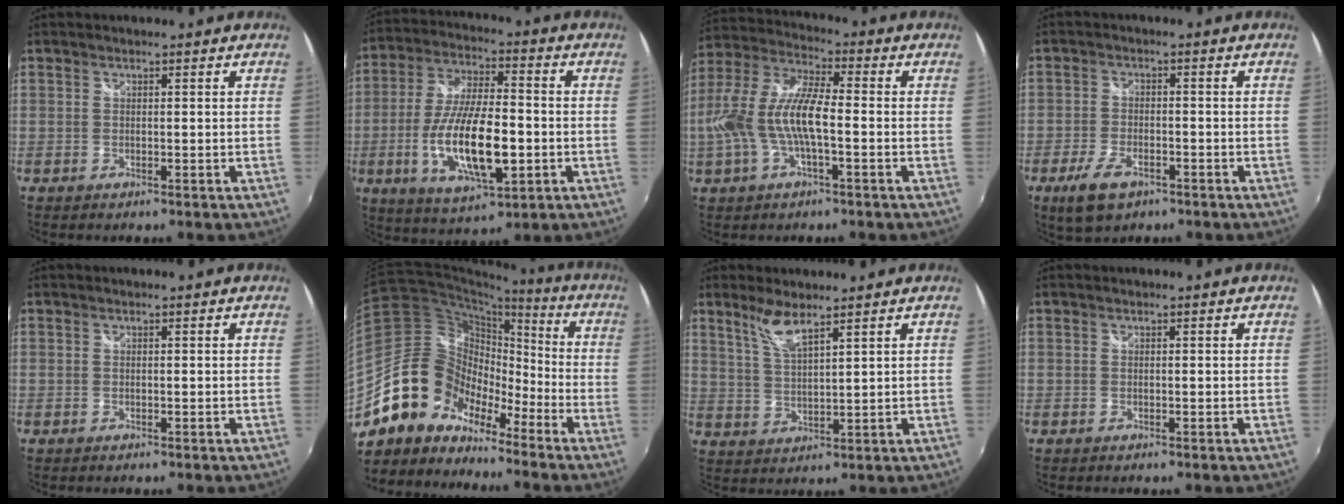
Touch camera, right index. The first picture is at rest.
{"total": 17.0, "force": [-4.0, 5.9, 15.5], "torque": [-0.310, -0.015, -0.067]}
{"total": 13.2, "force": [-2.6, 3.9, 12.4], "torque": [-0.252, 0.001, -0.050]}
{"total": 7.5, "force": [-4.6, 3.7, 4.7], "torque": [-0.118, -0.014, -0.080]}
{"total": 0.0}
{"total": 15.6, "force": [-11.3, 9.8, 4.5], "torque": [-0.096, 0.030, -0.219]}
{"total": 5.4, "force": [4.1, 0.7, 3.5], "torque": [-0.073, -0.001, 0.085]}
{"total": 0.0}